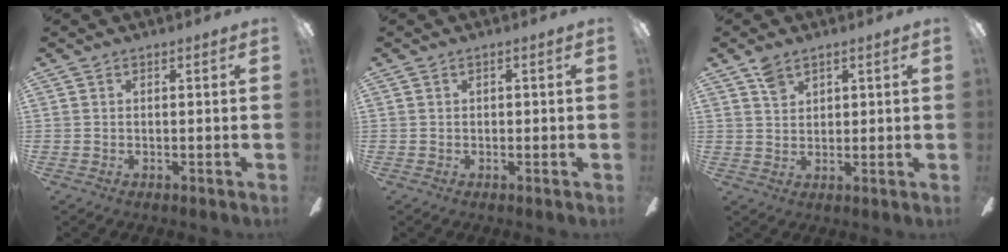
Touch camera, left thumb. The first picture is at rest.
{"total": 0.6, "force": [-0.1, 0.5, 0.4], "torque": [-0.008, 0.004, -0.003]}
{"total": 3.7, "force": [2.7, 2.1, 1.4], "torque": [-0.018, -0.009, 0.049]}